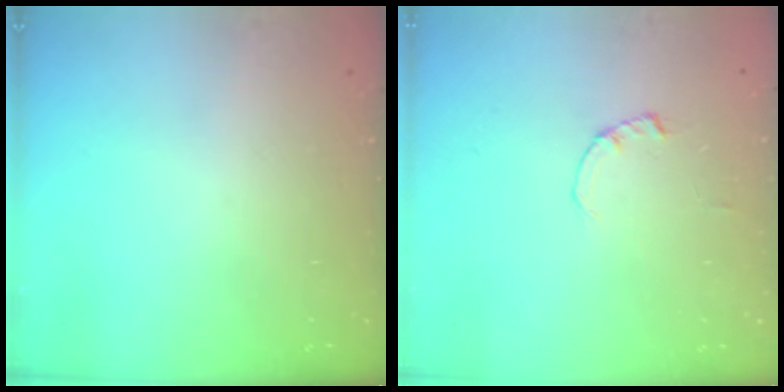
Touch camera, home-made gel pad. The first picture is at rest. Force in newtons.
{"total": 0.0}